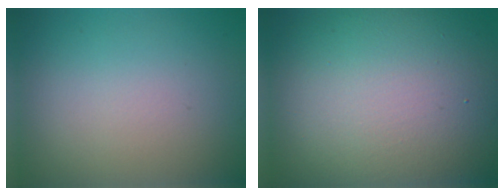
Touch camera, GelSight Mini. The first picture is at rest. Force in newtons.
{"total": 16.3, "press": 16.2, "slide": 1.1}